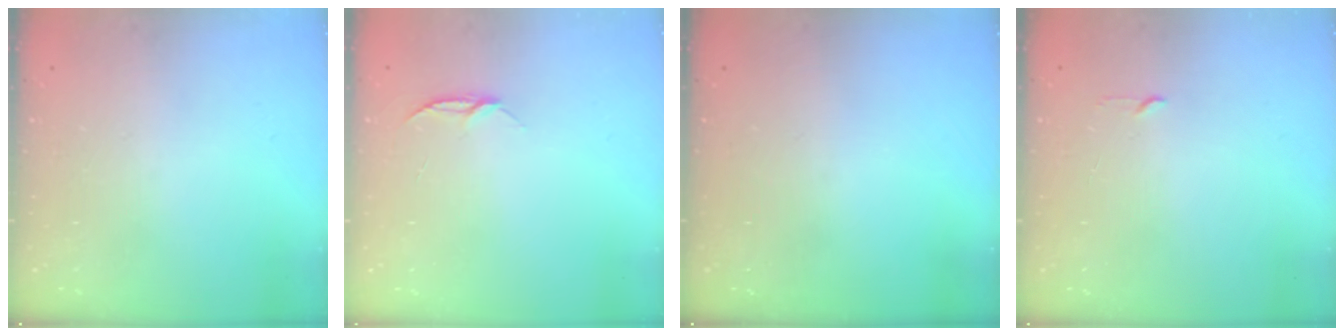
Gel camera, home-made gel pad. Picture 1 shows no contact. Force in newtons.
{"total": 4.4, "press": 4.4, "slide": 0.4}
{"total": 0.0}
{"total": 2.3, "press": 2.2, "slide": 0.3}